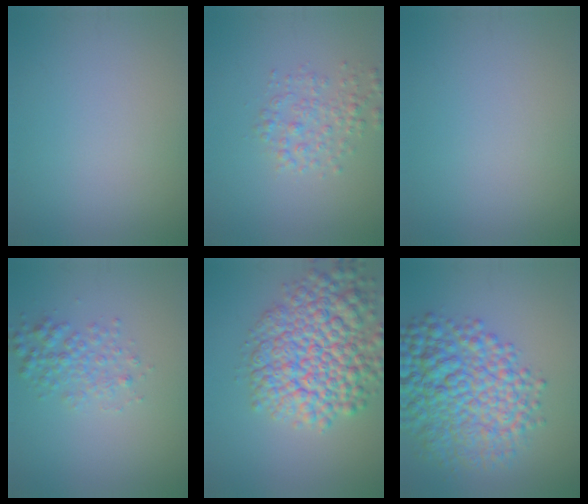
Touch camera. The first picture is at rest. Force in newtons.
{"total": 2.5, "press": 2.5, "slide": 0.1}
{"total": 0.0}
{"total": 2.5, "press": 2.5, "slide": 0.0}
{"total": 9.5, "press": 9.5, "slide": 0.4}
{"total": 9.5, "press": 9.5, "slide": 0.2}